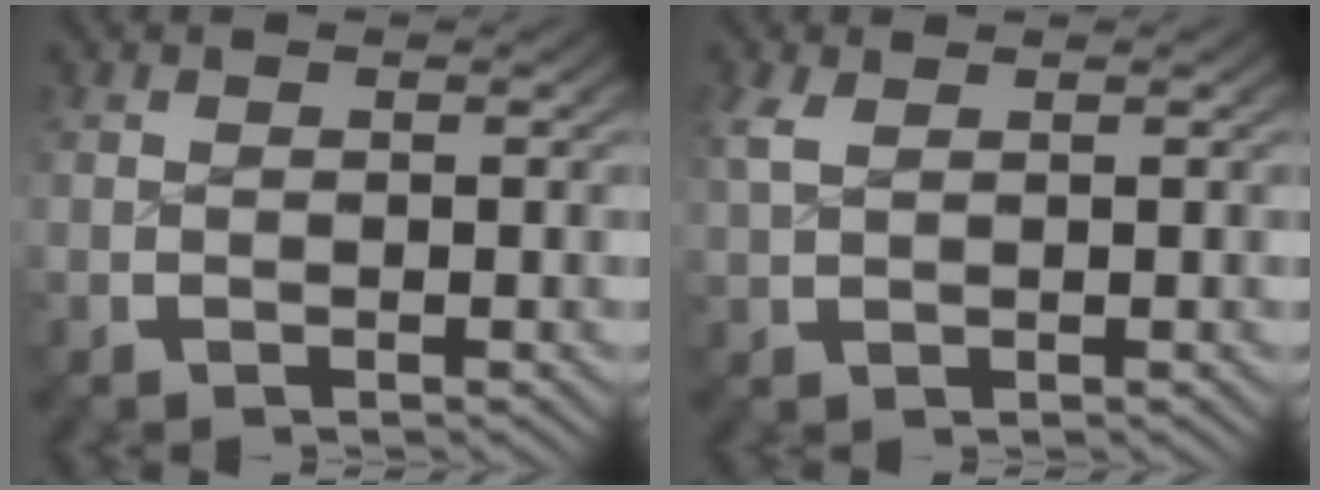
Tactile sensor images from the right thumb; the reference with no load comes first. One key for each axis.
{"total": 1.6, "fx": 1.0, "fy": 0.8, "fz": 1.1, "tx": -0.030, "ty": 0.001, "tz": 0.025}